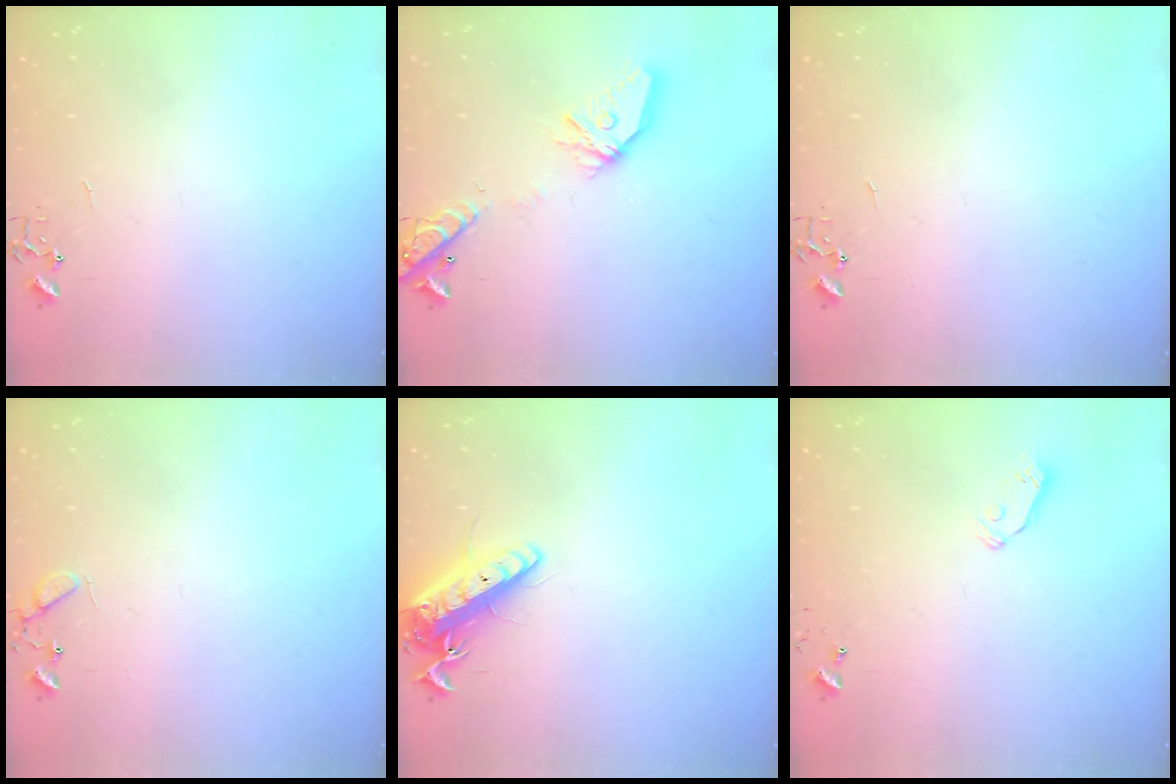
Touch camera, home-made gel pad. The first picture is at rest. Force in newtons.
{"total": 18.3, "press": 18.2, "slide": 2.6}
{"total": 0.0}
{"total": 6.1, "press": 6.1, "slide": 0.5}
{"total": 13.9, "press": 13.7, "slide": 2.5}
{"total": 5.4, "press": 5.3, "slide": 0.9}